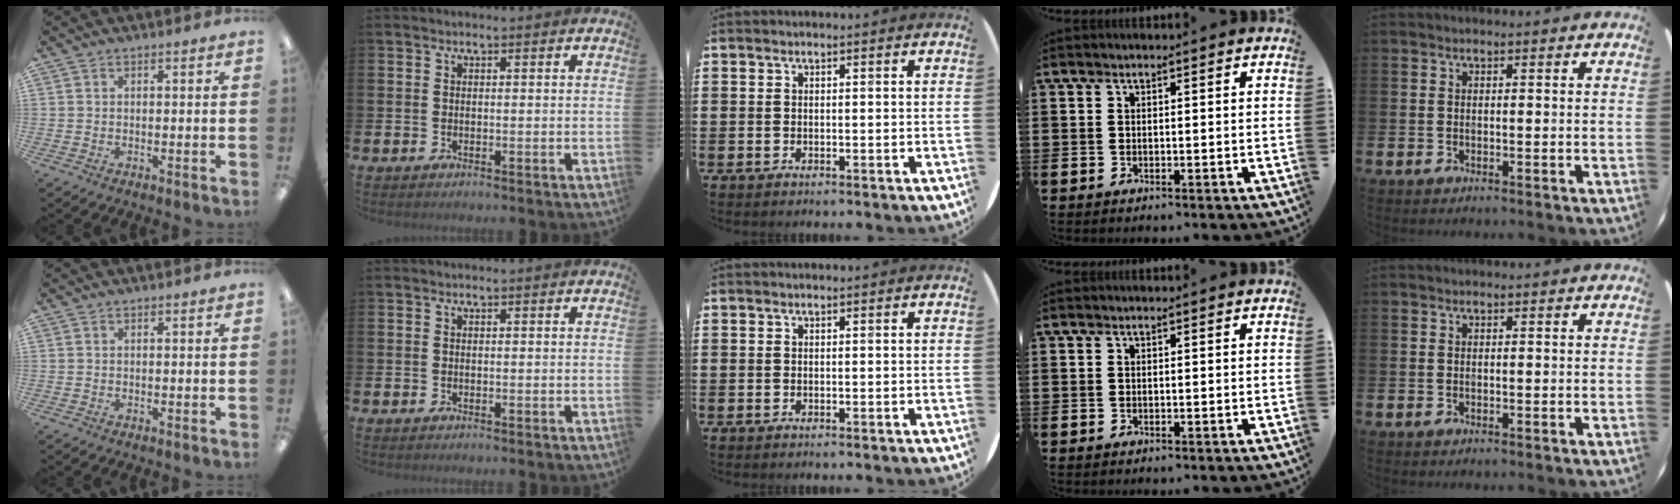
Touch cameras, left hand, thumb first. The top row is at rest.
{}